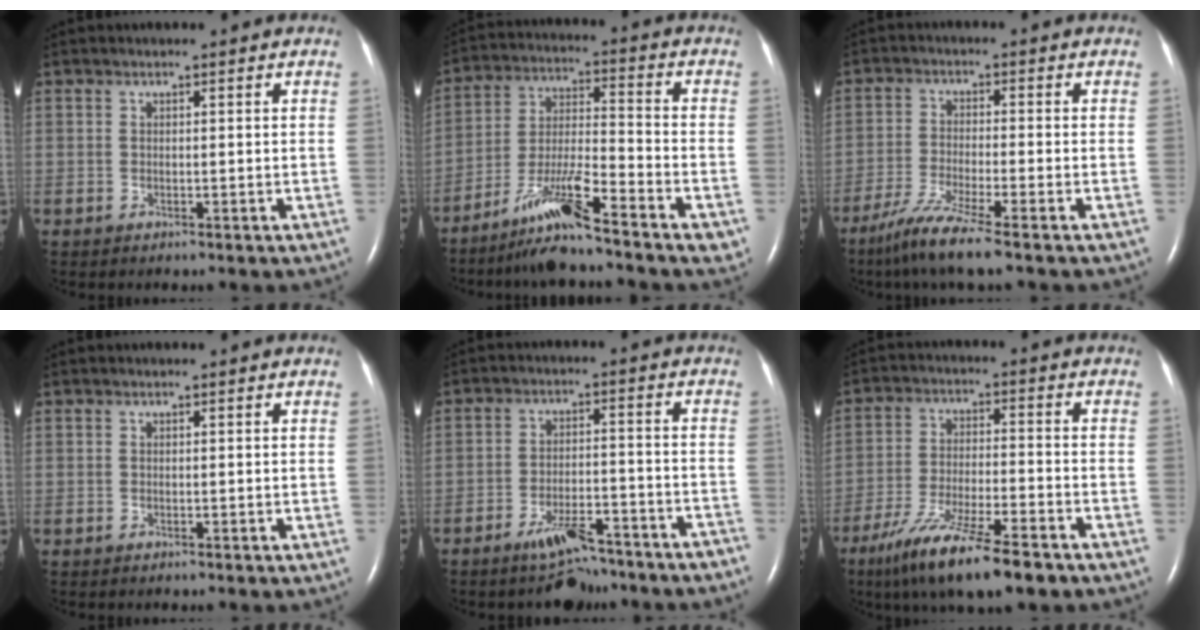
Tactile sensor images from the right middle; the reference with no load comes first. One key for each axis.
{"total": 11.6, "fx": -8.1, "fy": 0.4, "fz": 8.2, "tx": -0.150, "ty": -0.014, "tz": -0.147}
{"total": 7.7, "fx": -5.6, "fy": -0.7, "fz": 5.2, "tx": -0.104, "ty": -0.029, "tz": -0.107}
{"total": 0.0}
{"total": 9.2, "fx": -7.7, "fy": 2.3, "fz": 4.5, "tx": -0.063, "ty": 0.000, "tz": -0.117}
{"total": 14.3, "fx": -9.9, "fy": 1.9, "fz": 10.1, "tx": -0.186, "ty": -0.040, "tz": -0.172}